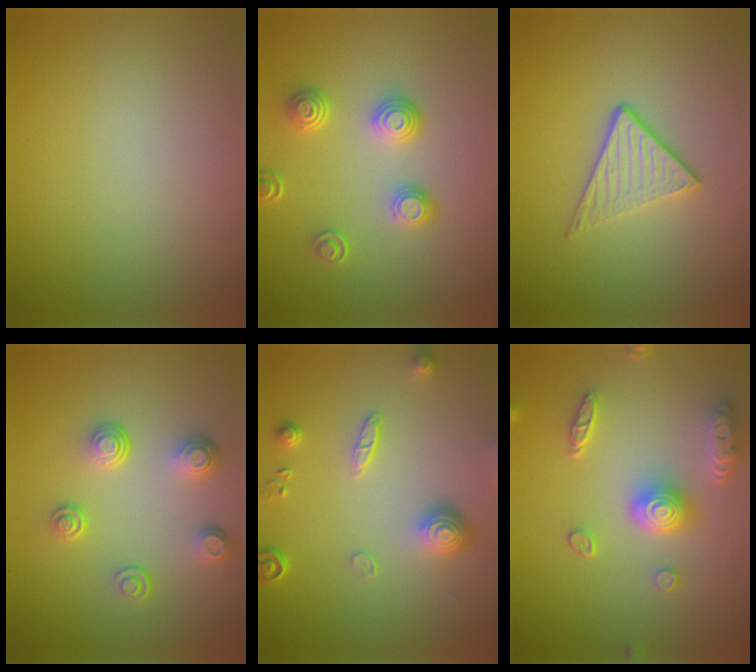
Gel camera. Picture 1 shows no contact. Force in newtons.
{"total": 3.5, "press": 2.8, "slide": 2.2}
{"total": 3.2, "press": 2.5, "slide": 2.1}
{"total": 4.0, "press": 2.8, "slide": 2.8}
{"total": 3.9, "press": 3.1, "slide": 2.4}
{"total": 4.9, "press": 3.9, "slide": 3.0}